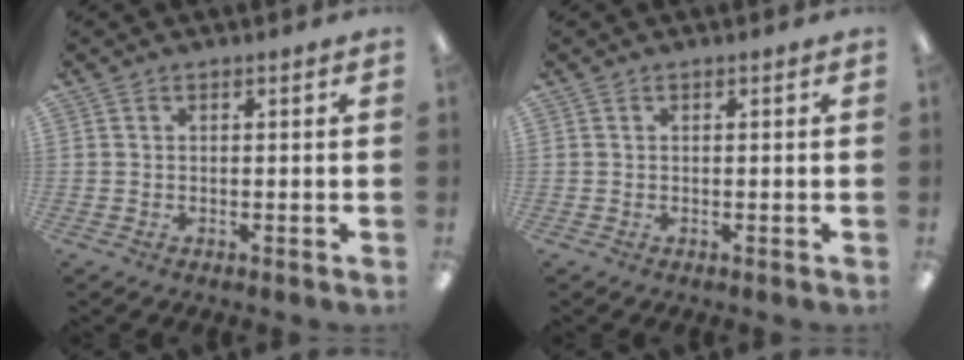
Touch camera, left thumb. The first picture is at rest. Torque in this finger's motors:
{"motor_torque": [0.00, 0.00, 0.13, -0.13, 0.00]}